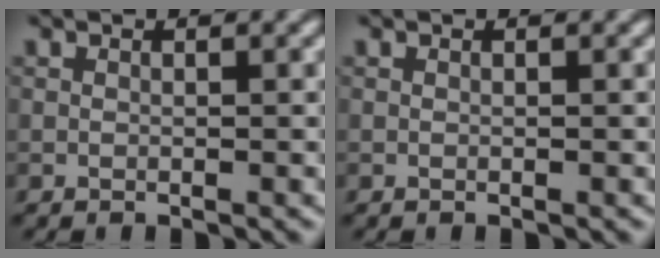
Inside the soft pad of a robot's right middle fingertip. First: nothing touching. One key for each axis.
{"total": 0.0}